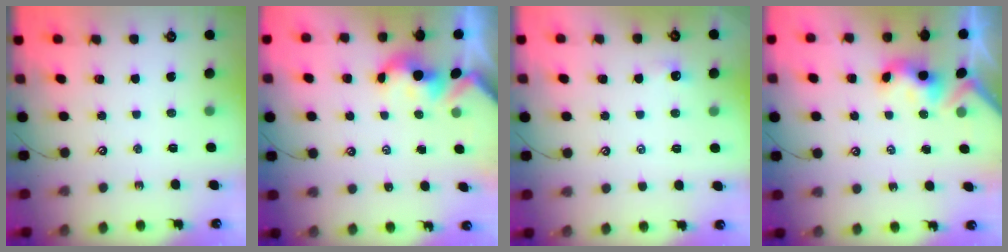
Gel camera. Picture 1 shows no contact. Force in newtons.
{"total": 1.7, "press": 1.7, "slide": 0.2}
{"total": 2.3, "press": 2.3, "slide": 0.4}
{"total": 3.7, "press": 3.7, "slide": 0.2}